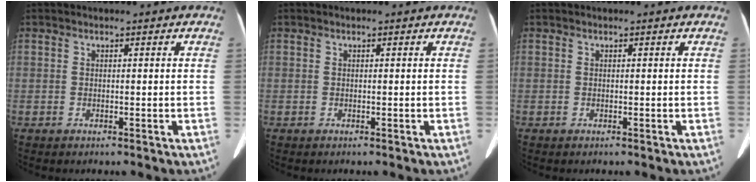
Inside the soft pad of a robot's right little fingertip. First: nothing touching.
{"total": 0.0}
{"total": 0.0}